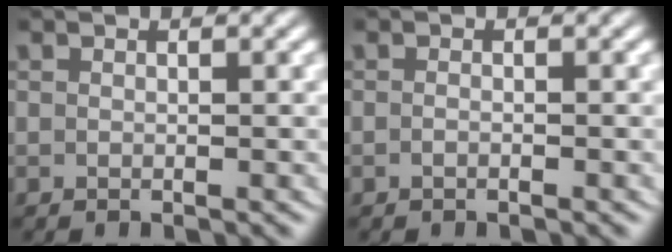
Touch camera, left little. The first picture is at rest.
{"total": 0.6, "force": [-0.6, 0.1, 0.3], "torque": [-0.010, -0.002, -0.011]}